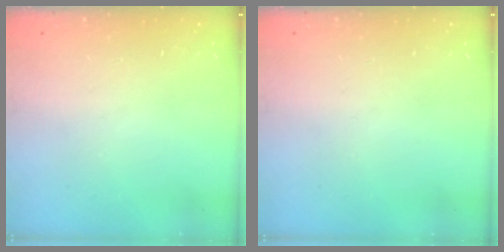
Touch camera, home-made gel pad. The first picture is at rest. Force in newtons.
{"total": 0.0}